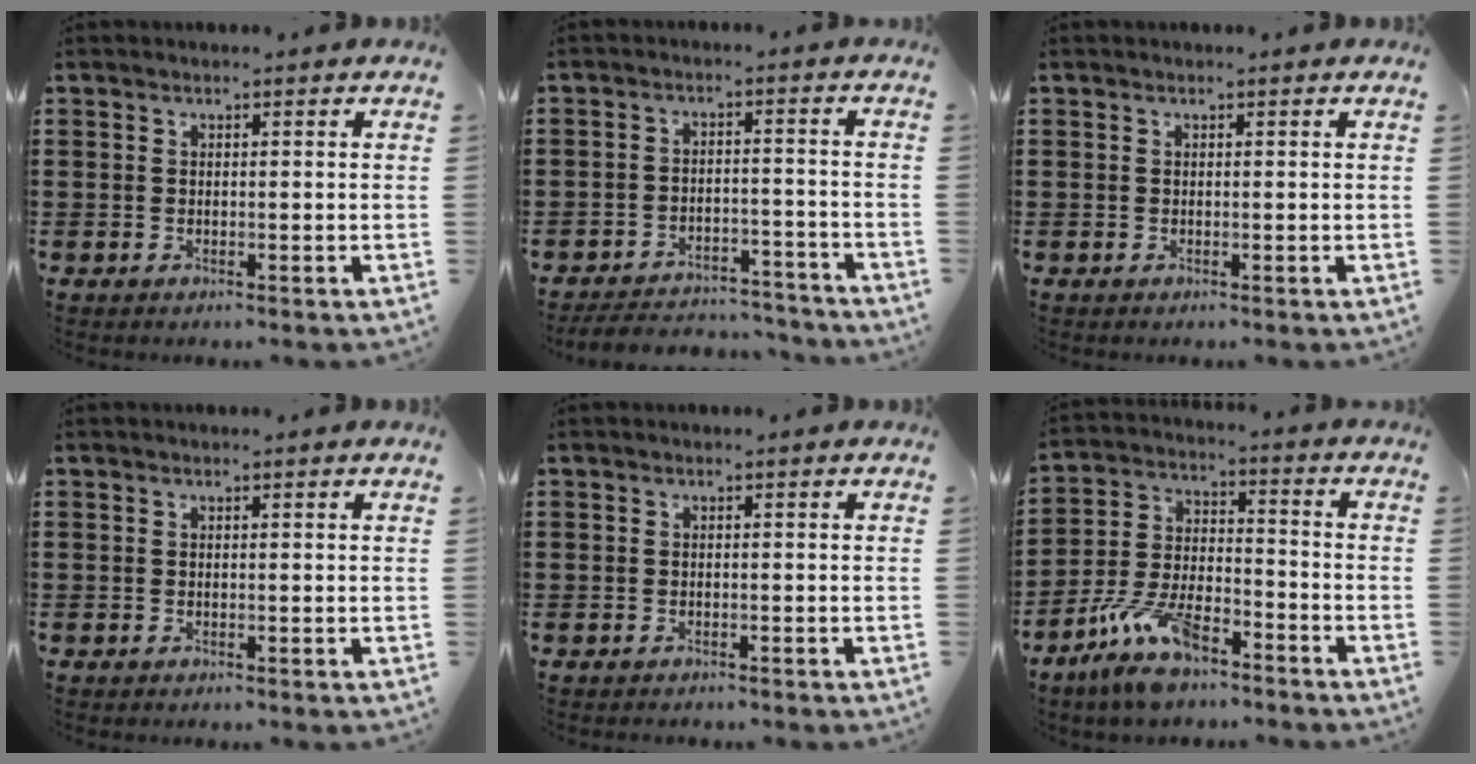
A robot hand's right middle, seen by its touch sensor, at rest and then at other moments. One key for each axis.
{"total": 5.1, "fx": -5.0, "fy": 0.7, "fz": 0.6, "tx": -0.015, "ty": 0.008, "tz": -0.102}
{"total": 0.0}
{"total": 0.0}
{"total": 0.6, "fx": -0.5, "fy": 0.3, "fz": -0.1, "tx": 0.001, "ty": 0.003, "tz": -0.012}
{"total": 10.1, "fx": -7.5, "fy": 3.4, "fz": 5.8, "tx": -0.126, "ty": 0.012, "tz": -0.145}